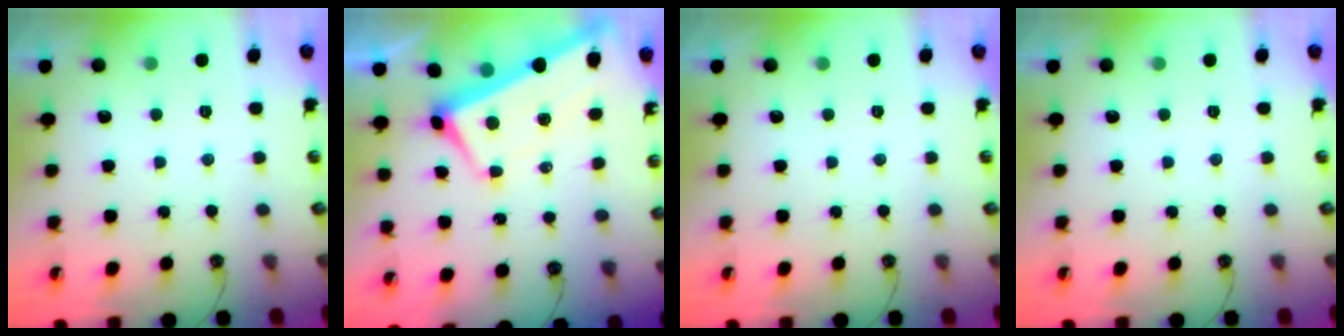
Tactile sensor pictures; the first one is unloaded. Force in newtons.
{"total": 1.1, "press": 0.3, "slide": 1.1}
{"total": 0.0}
{"total": 0.0}